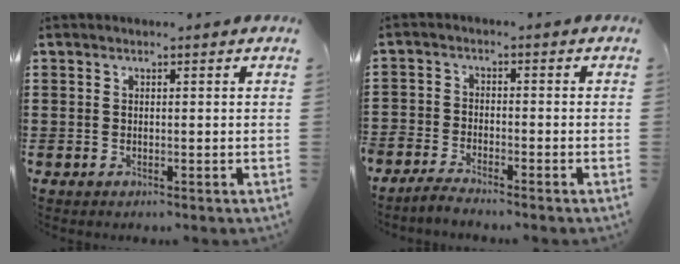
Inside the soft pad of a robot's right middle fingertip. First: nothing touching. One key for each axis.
{"total": 2.6, "fx": -2.6, "fy": 0.3, "fz": 0.1, "tx": -0.014, "ty": 0.003, "tz": -0.058}